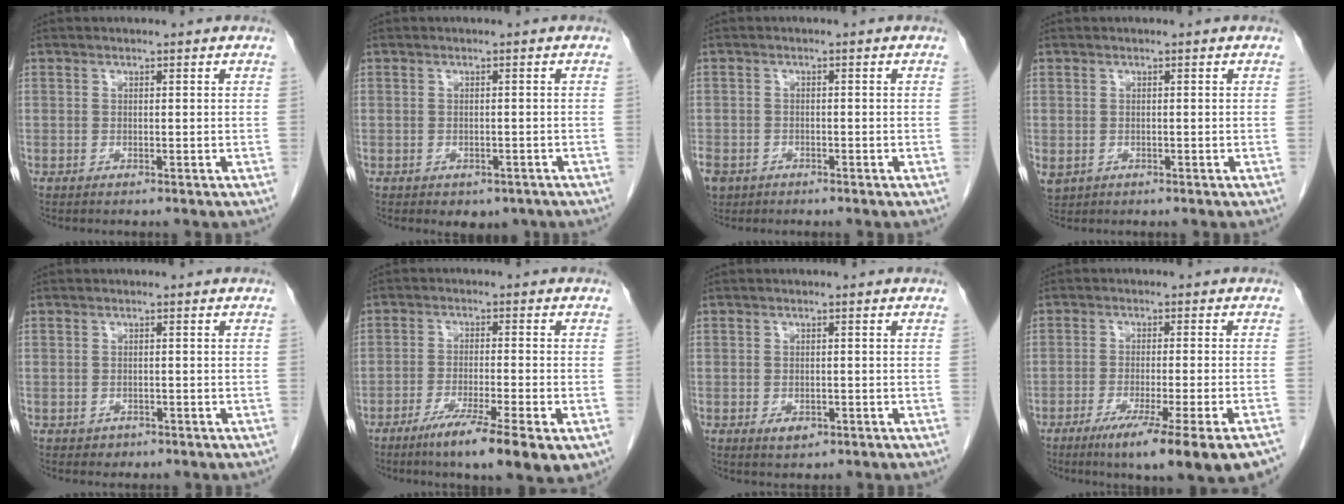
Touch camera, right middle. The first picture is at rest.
{"total": 3.1, "force": [-2.1, 1.9, 1.2], "torque": [-0.007, 0.001, -0.018]}
{"total": 7.1, "force": [-4.1, 5.2, 2.5], "torque": [-0.074, -0.006, -0.065]}
{"total": 2.7, "force": [-0.7, 2.2, 1.2], "torque": [-0.030, -0.004, 0.000]}
{"total": 1.2, "force": [-0.7, 1.0, 0.1], "torque": [-0.005, 0.003, -0.005]}
{"total": 10.8, "force": [-5.9, 1.1, 9.0], "torque": [-0.138, -0.023, -0.092]}
{"total": 2.2, "force": [-1.0, 1.3, 1.4], "torque": [-0.020, 0.001, -0.005]}
{"total": 15.4, "force": [-10.8, -0.2, 10.9], "torque": [-0.109, -0.035, -0.158]}